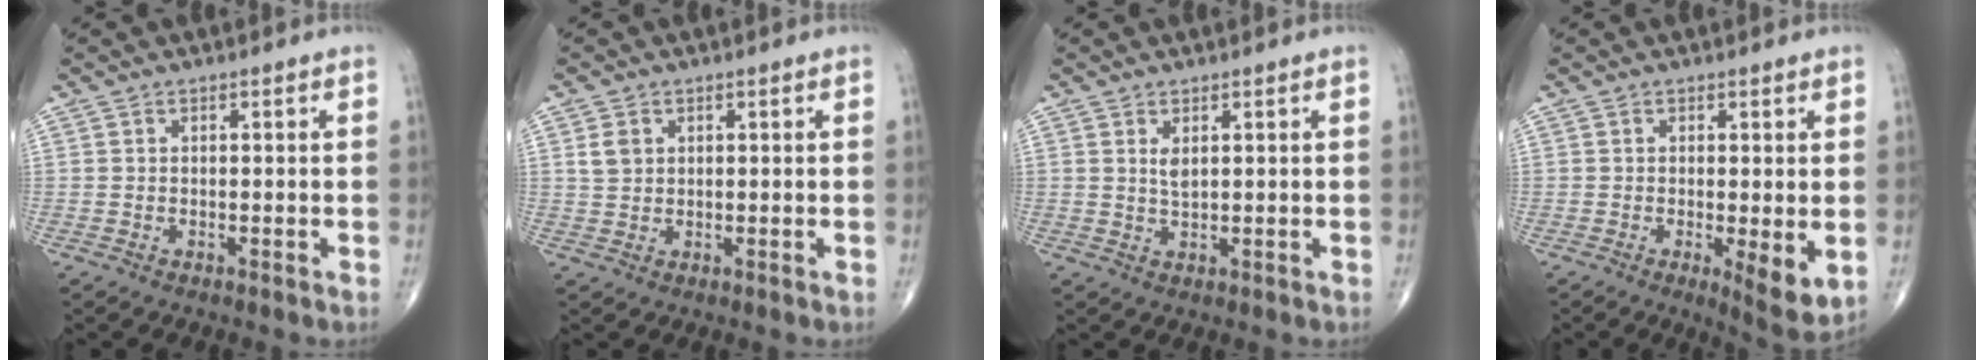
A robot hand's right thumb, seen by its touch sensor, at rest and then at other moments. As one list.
[{"total": 2.9, "force": [1.0, 2.2, 1.5], "torque": [-0.022, 0.000, 0.023]}, {"total": 2.1, "force": [0.8, 0.9, 1.7], "torque": [-0.029, -0.008, 0.019]}, {"total": 6.3, "force": [-0.9, 1.7, 6.0], "torque": [-0.091, -0.021, -0.015]}]